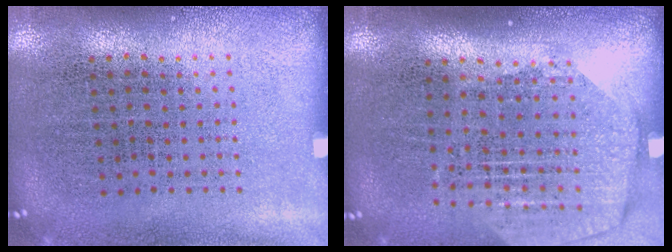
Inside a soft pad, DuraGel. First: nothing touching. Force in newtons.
{"total": 1.9, "press": 1.7, "slide": 0.9}